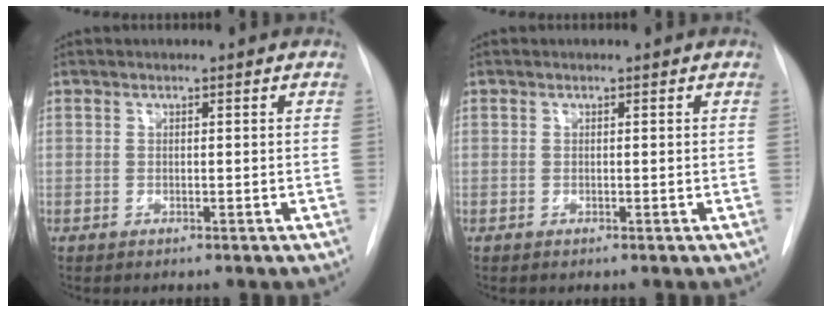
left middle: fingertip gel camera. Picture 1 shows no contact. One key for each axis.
{"total": 0.0}